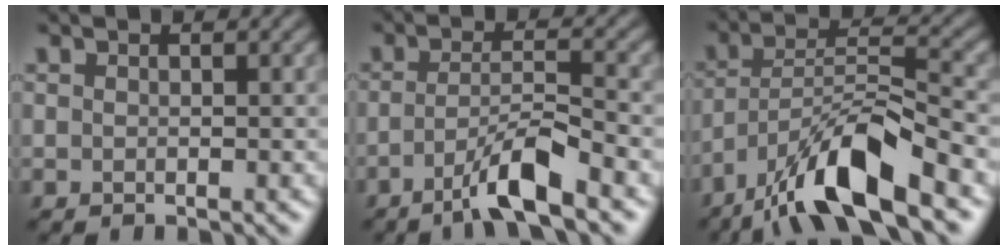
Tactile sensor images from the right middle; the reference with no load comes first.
{"total": 4.9, "force": [-2.9, 0.7, 4.0], "torque": [-0.073, 0.006, -0.060]}
{"total": 10.2, "force": [-6.8, 2.4, 7.2], "torque": [-0.128, 0.011, -0.130]}